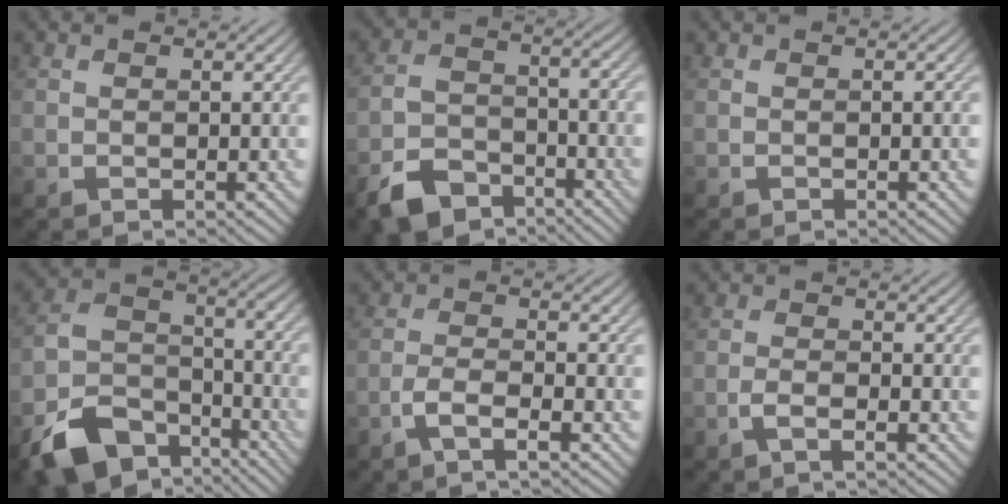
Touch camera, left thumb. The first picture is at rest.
{"total": 8.1, "force": [-6.0, 4.0, 3.7], "torque": [-0.078, -0.011, -0.125]}
{"total": 0.7, "force": [-0.1, 0.1, 0.7], "torque": [-0.008, 0.003, -0.003]}
{"total": 13.3, "force": [-8.9, 7.2, 6.9], "torque": [-0.157, -0.024, -0.168]}
{"total": 3.5, "force": [-2.3, 0.7, 2.6], "torque": [-0.057, 0.004, -0.057]}
{"total": 2.2, "force": [-1.4, 0.4, 1.6], "torque": [-0.034, 0.004, -0.034]}